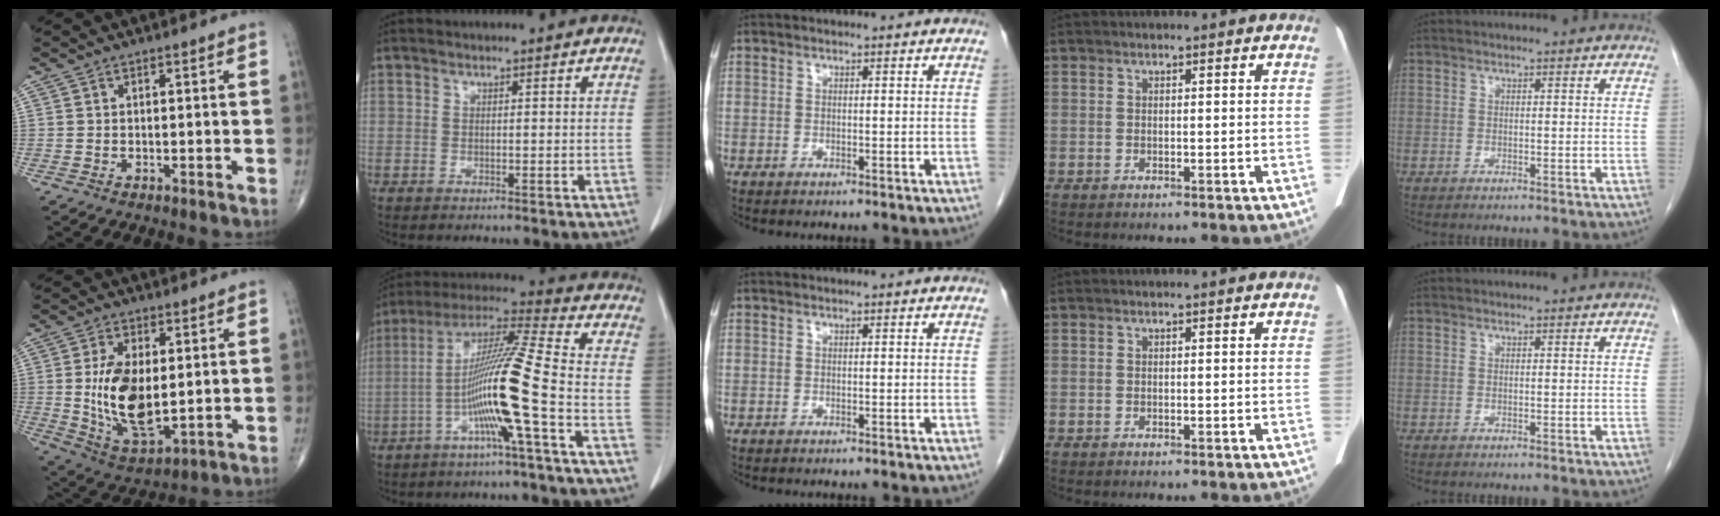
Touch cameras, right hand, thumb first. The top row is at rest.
{"thumb": {"total": 14.4, "force": [0.7, 7.5, 12.3], "torque": [-0.219, -0.020, 0.027]}, "index": {"total": 13.8, "force": [-4.1, -1.7, 13.0], "torque": [-0.242, 0.007, -0.086]}}